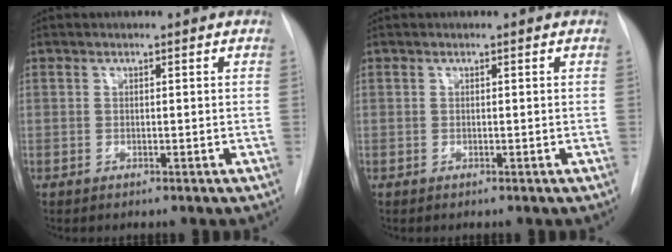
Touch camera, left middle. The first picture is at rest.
{"total": 0.0}